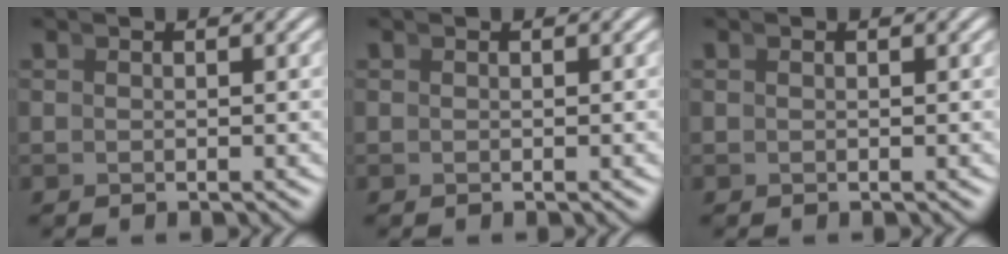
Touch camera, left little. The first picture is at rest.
{"total": 0.0}
{"total": 0.0}